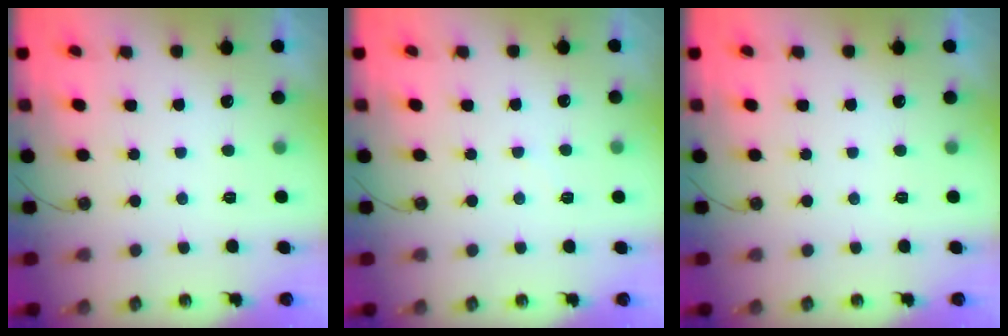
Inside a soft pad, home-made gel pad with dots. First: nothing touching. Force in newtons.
{"total": 2.3, "press": 2.2, "slide": 0.4}
{"total": 0.0}